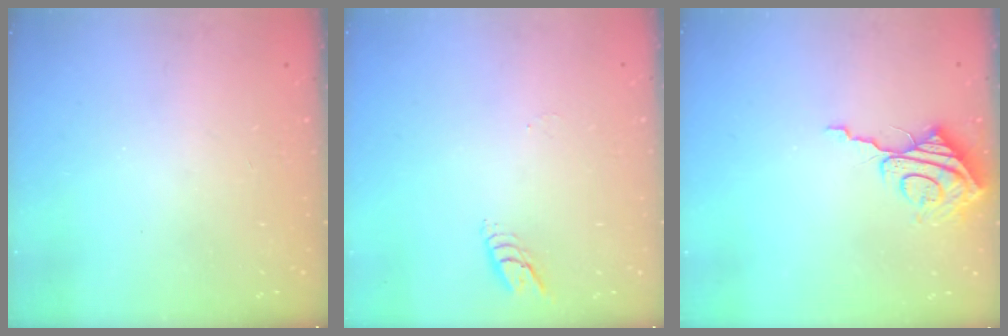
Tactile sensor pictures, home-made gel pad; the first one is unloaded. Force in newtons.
{"total": 3.9, "press": 3.9, "slide": 0.3}
{"total": 9.0, "press": 9.0, "slide": 0.8}